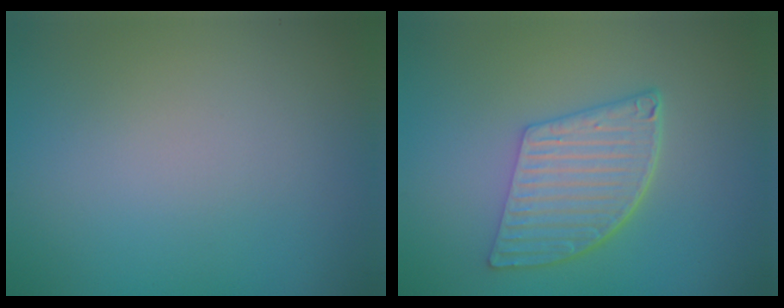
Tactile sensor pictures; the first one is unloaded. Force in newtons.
{"total": 5.6, "press": 4.2, "slide": 3.7}